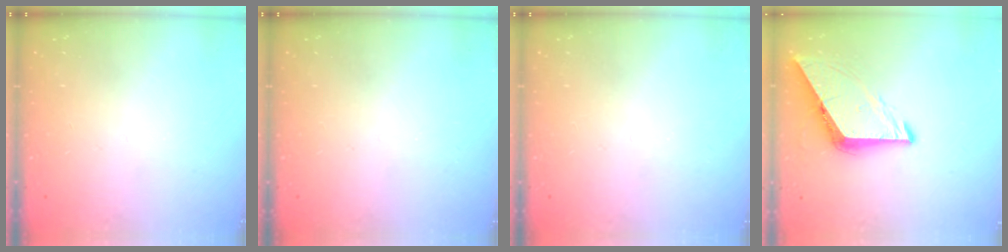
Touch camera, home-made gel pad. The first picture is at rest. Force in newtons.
{"total": 0.0}
{"total": 0.0}
{"total": 7.0, "press": 7.0, "slide": 0.5}